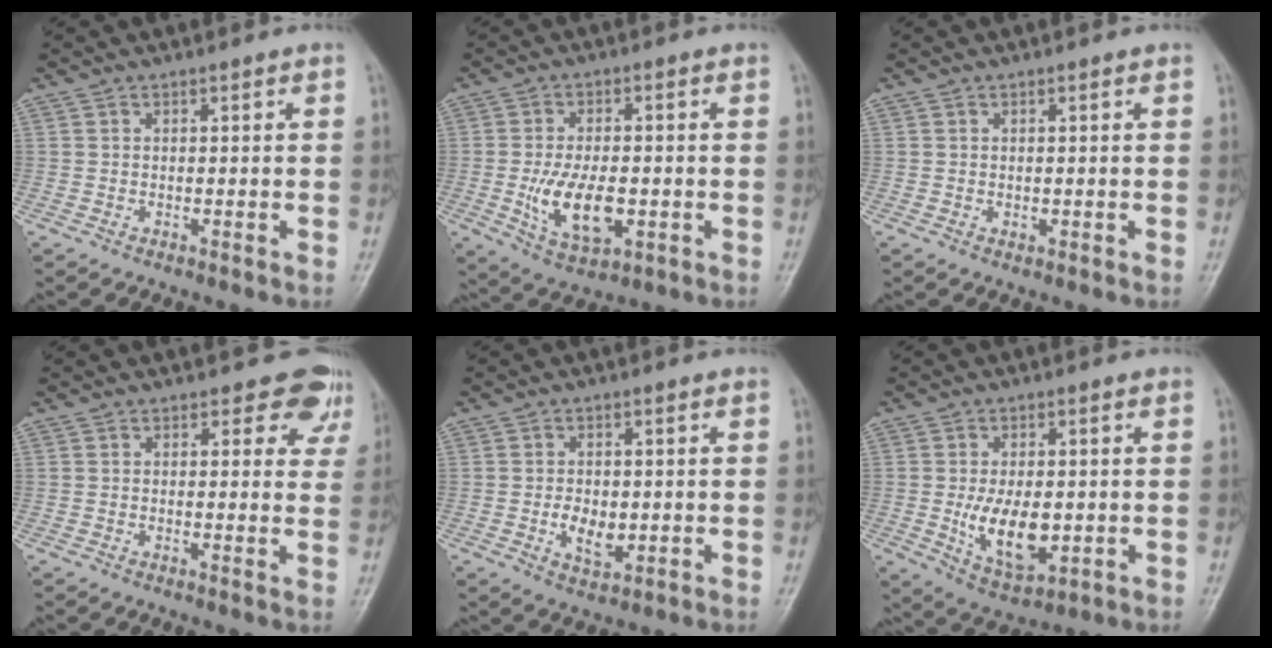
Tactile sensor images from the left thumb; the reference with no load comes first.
{"total": 10.6, "force": [-2.0, 5.5, 8.8], "torque": [-0.153, -0.004, -0.026]}
{"total": 0.6, "force": [0.1, 0.5, 0.4], "torque": [-0.006, -0.002, 0.002]}
{"total": 5.7, "force": [4.4, 3.3, 1.5], "torque": [0.023, -0.021, 0.030]}
{"total": 5.2, "force": [-0.7, 3.3, 4.0], "torque": [-0.061, -0.005, -0.008]}
{"total": 10.7, "force": [-1.1, 5.8, 8.9], "torque": [-0.140, -0.015, -0.005]}